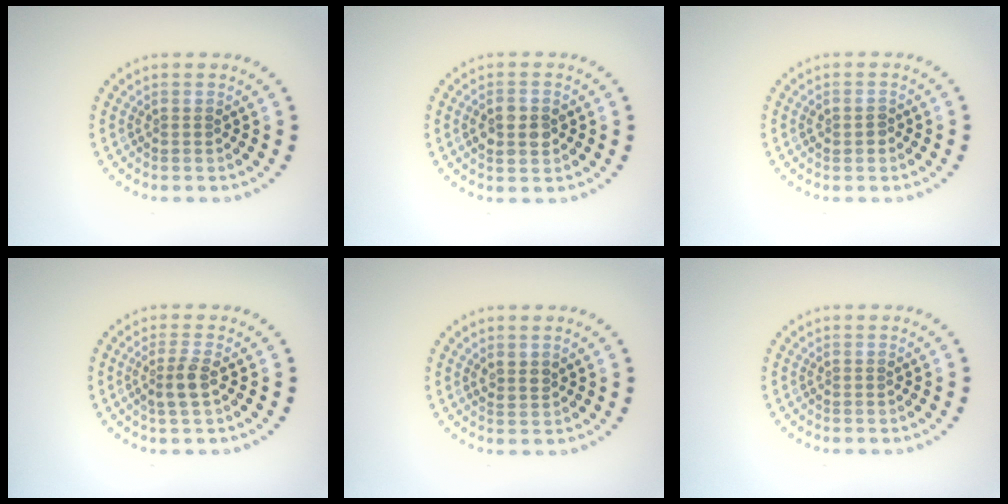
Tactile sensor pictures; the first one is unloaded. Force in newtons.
{"total": 2.8, "press": 2.8, "slide": 0.1}
{"total": 1.1, "press": 1.1, "slide": 0.1}
{"total": 2.2, "press": 1.9, "slide": 1.0}
{"total": 1.3, "press": 1.1, "slide": 0.7}
{"total": 0.0}